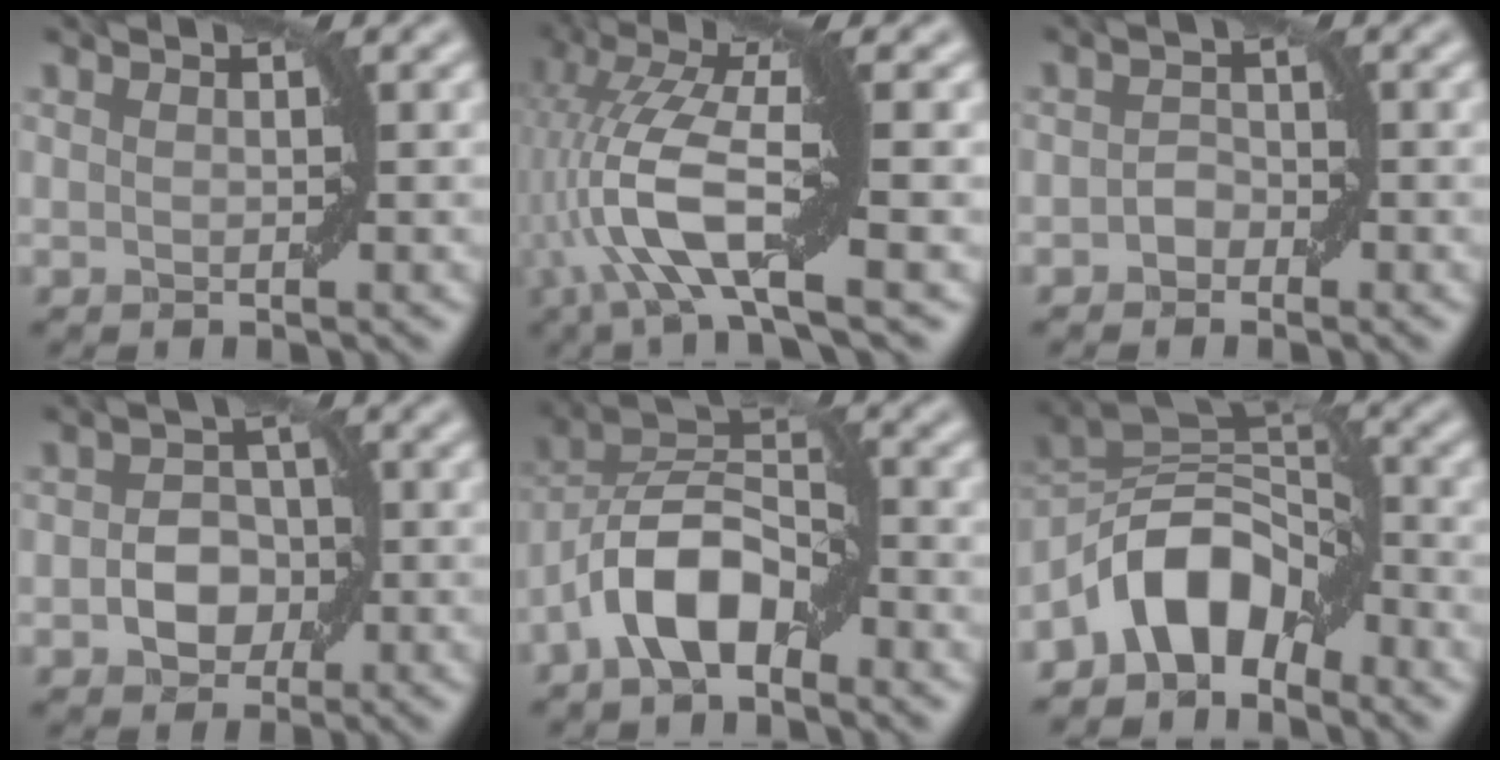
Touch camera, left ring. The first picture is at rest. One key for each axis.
{"total": 9.1, "fx": -2.0, "fy": 2.1, "fz": 8.6, "tx": -0.177, "ty": 0.017, "tz": -0.046}
{"total": 1.4, "fx": -0.8, "fy": 1.0, "fz": 0.4, "tx": -0.006, "ty": 0.006, "tz": -0.016}
{"total": 3.7, "fx": -0.9, "fy": 2.8, "fz": 2.2, "tx": -0.027, "ty": 0.002, "tz": -0.014}
{"total": 6.6, "fx": -3.4, "fy": 3.1, "fz": 4.7, "tx": -0.083, "ty": 0.018, "tz": -0.070}
{"total": 7.1, "fx": -4.3, "fy": 3.9, "fz": 4.1, "tx": -0.054, "ty": 0.014, "tz": -0.091}